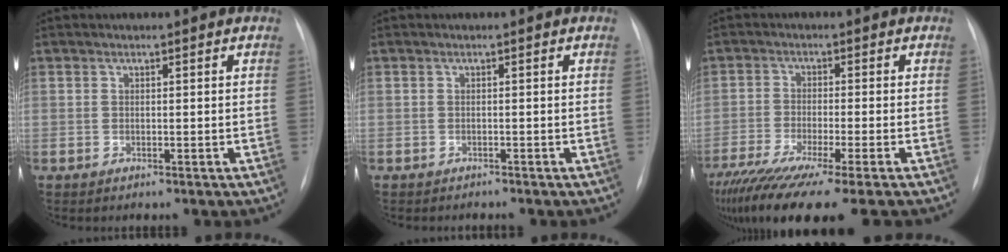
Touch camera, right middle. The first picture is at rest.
{"total": 1.1, "force": [-1.1, 0.2, 0.2], "torque": [-0.004, -0.003, -0.016]}
{"total": 16.6, "force": [-13.1, -0.1, 10.2], "torque": [-0.173, -0.054, -0.215]}